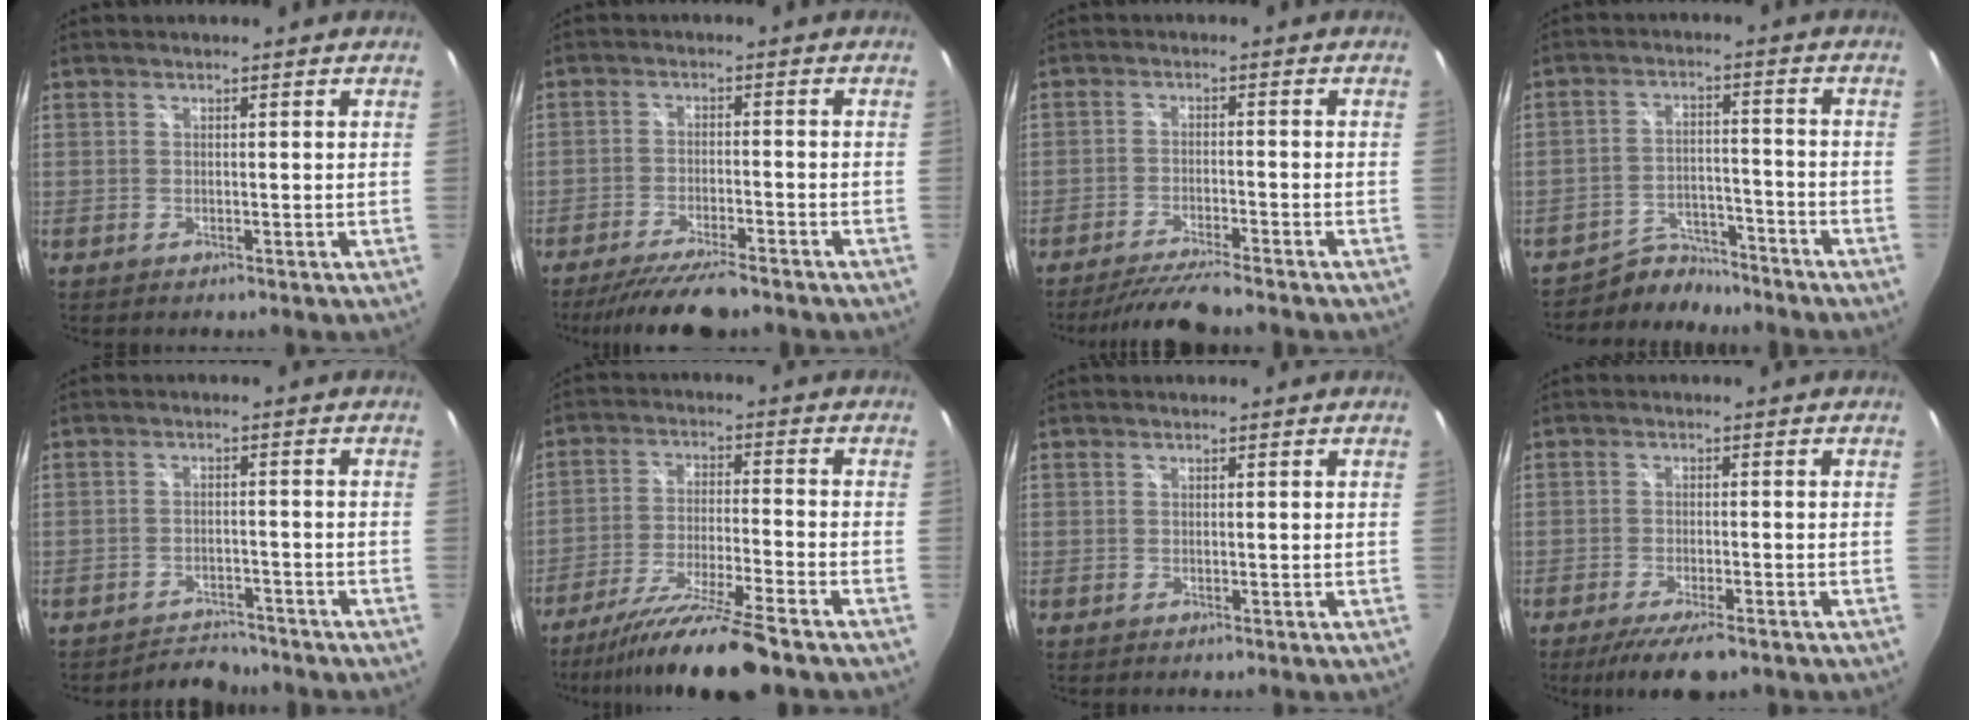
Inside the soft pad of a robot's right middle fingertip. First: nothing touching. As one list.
[{"total": 10.7, "force": [-9.3, 1.5, 5.2], "torque": [-0.117, -0.021, -0.150]}, {"total": 7.6, "force": [-6.9, -0.1, 3.1], "torque": [-0.075, -0.009, -0.119]}, {"total": 6.8, "force": [-6.5, 2.2, 0.2], "torque": [-0.014, 0.018, -0.103]}, {"total": 5.4, "force": [-5.2, 1.6, 0.1], "torque": [-0.012, 0.003, -0.081]}, {"total": 14.2, "force": [-11.8, -0.5, 7.9], "torque": [-0.158, -0.022, -0.200]}, {"total": 0.0}, {"total": 7.6, "force": [-5.7, 1.7, 4.8], "torque": [-0.105, -0.022, -0.094]}]